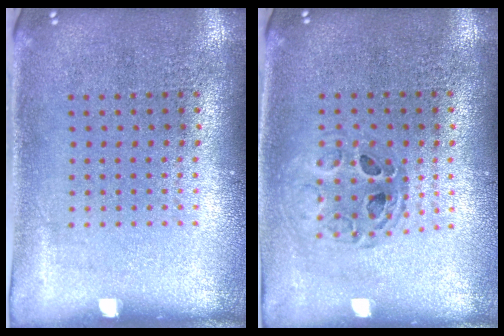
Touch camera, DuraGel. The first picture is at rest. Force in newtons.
{"total": 0.8, "press": 0.8, "slide": 0.1}